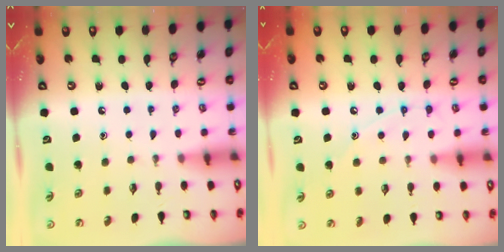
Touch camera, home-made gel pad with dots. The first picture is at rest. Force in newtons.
{"total": 7.8, "press": 7.8, "slide": 0.8}